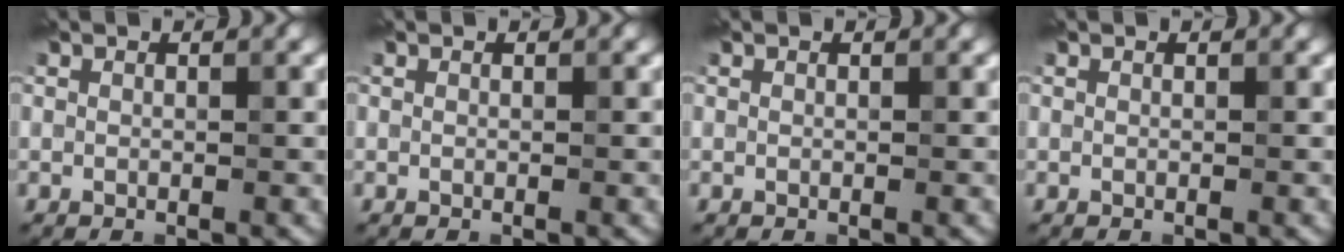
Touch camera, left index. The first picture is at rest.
{"total": 0.0}
{"total": 0.0}
{"total": 0.0}